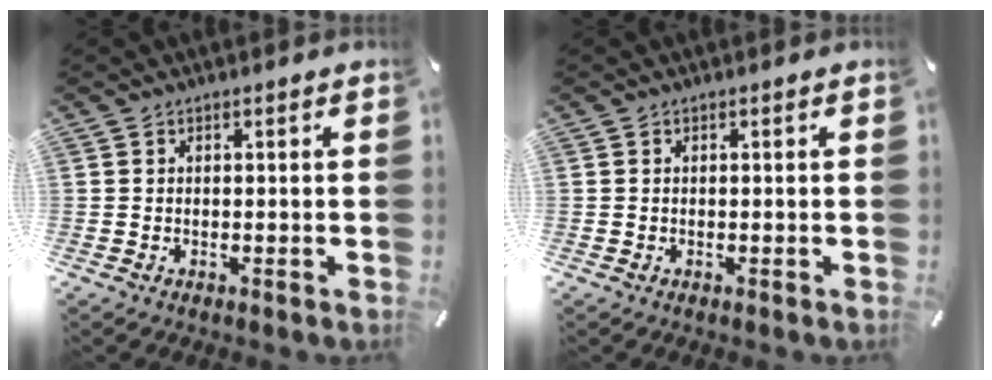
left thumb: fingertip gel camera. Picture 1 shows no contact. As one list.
[{"total": 0.0}]